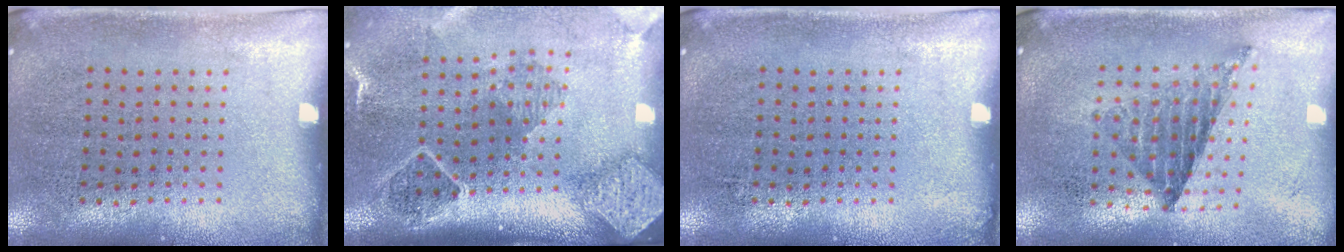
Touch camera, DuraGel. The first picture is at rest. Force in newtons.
{"total": 2.7, "press": 2.0, "slide": 1.9}
{"total": 0.0}
{"total": 0.9, "press": 0.9, "slide": 0.0}